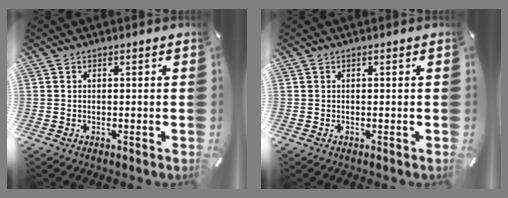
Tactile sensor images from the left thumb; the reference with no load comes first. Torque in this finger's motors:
{"motor_torque": [0.00, 0.00, -0.03, 0.03, 0.00]}